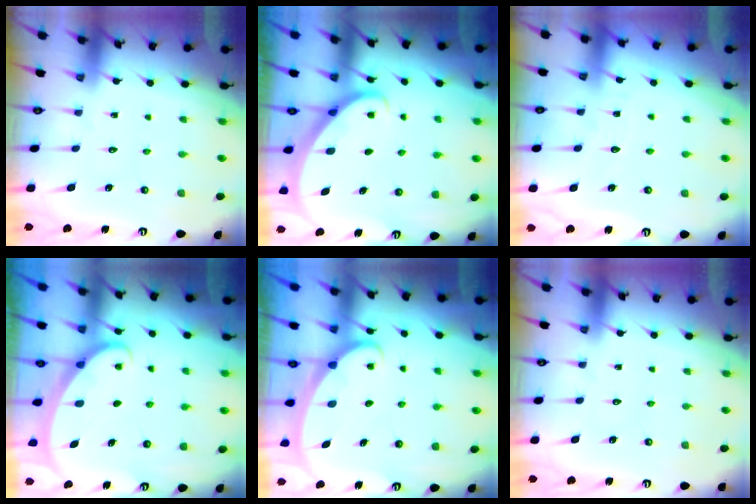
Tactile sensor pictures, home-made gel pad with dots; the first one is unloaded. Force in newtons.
{"total": 2.7, "press": 2.7, "slide": 0.2}
{"total": 2.7, "press": 2.7, "slide": 0.3}
{"total": 2.3, "press": 2.3, "slide": 0.4}
{"total": 2.5, "press": 2.5, "slide": 0.3}
{"total": 0.0}